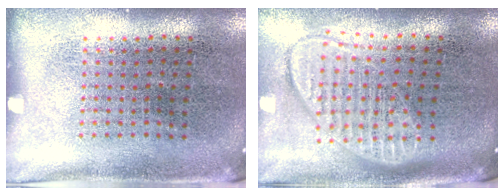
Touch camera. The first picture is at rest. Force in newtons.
{"total": 1.9, "press": 1.5, "slide": 1.1}